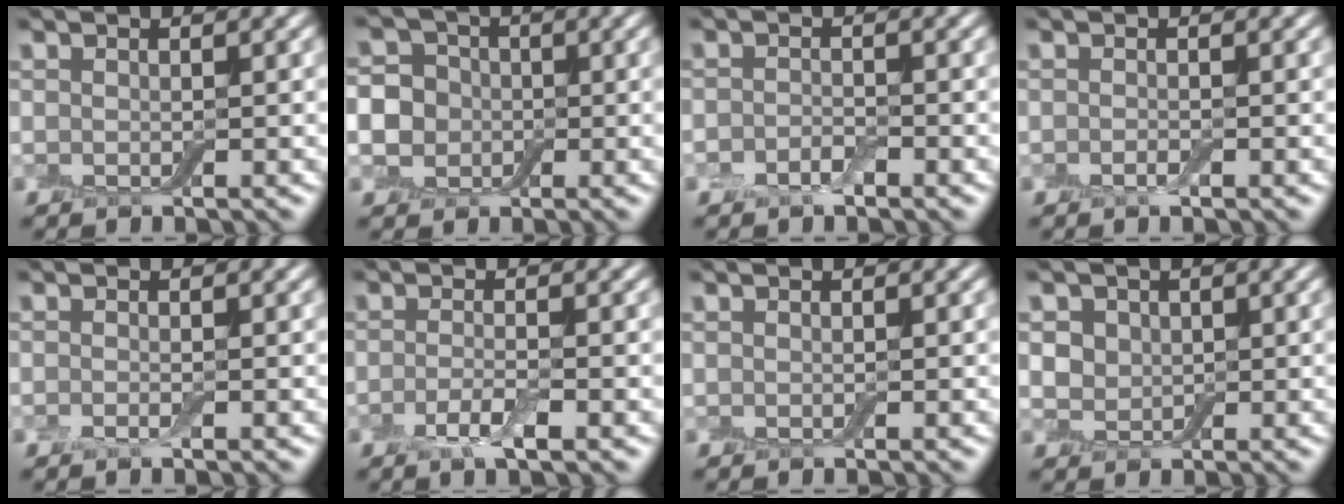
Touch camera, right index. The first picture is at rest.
{"total": 7.0, "force": [-0.6, 6.4, 2.7], "torque": [-0.052, 0.028, -0.050]}
{"total": 1.7, "force": [-1.0, 0.9, 1.1], "torque": [-0.022, 0.000, -0.022]}
{"total": 0.6, "force": [-0.3, 0.2, 0.5], "torque": [-0.012, -0.002, -0.007]}
{"total": 0.9, "force": [-0.4, 0.2, 0.7], "torque": [-0.016, -0.006, -0.010]}
{"total": 2.4, "force": [-1.1, 0.6, 2.1], "torque": [-0.042, -0.001, -0.025]}
{"total": 0.0}
{"total": 3.4, "force": [1.1, 2.8, 1.6], "torque": [-0.036, 0.006, 0.013]}